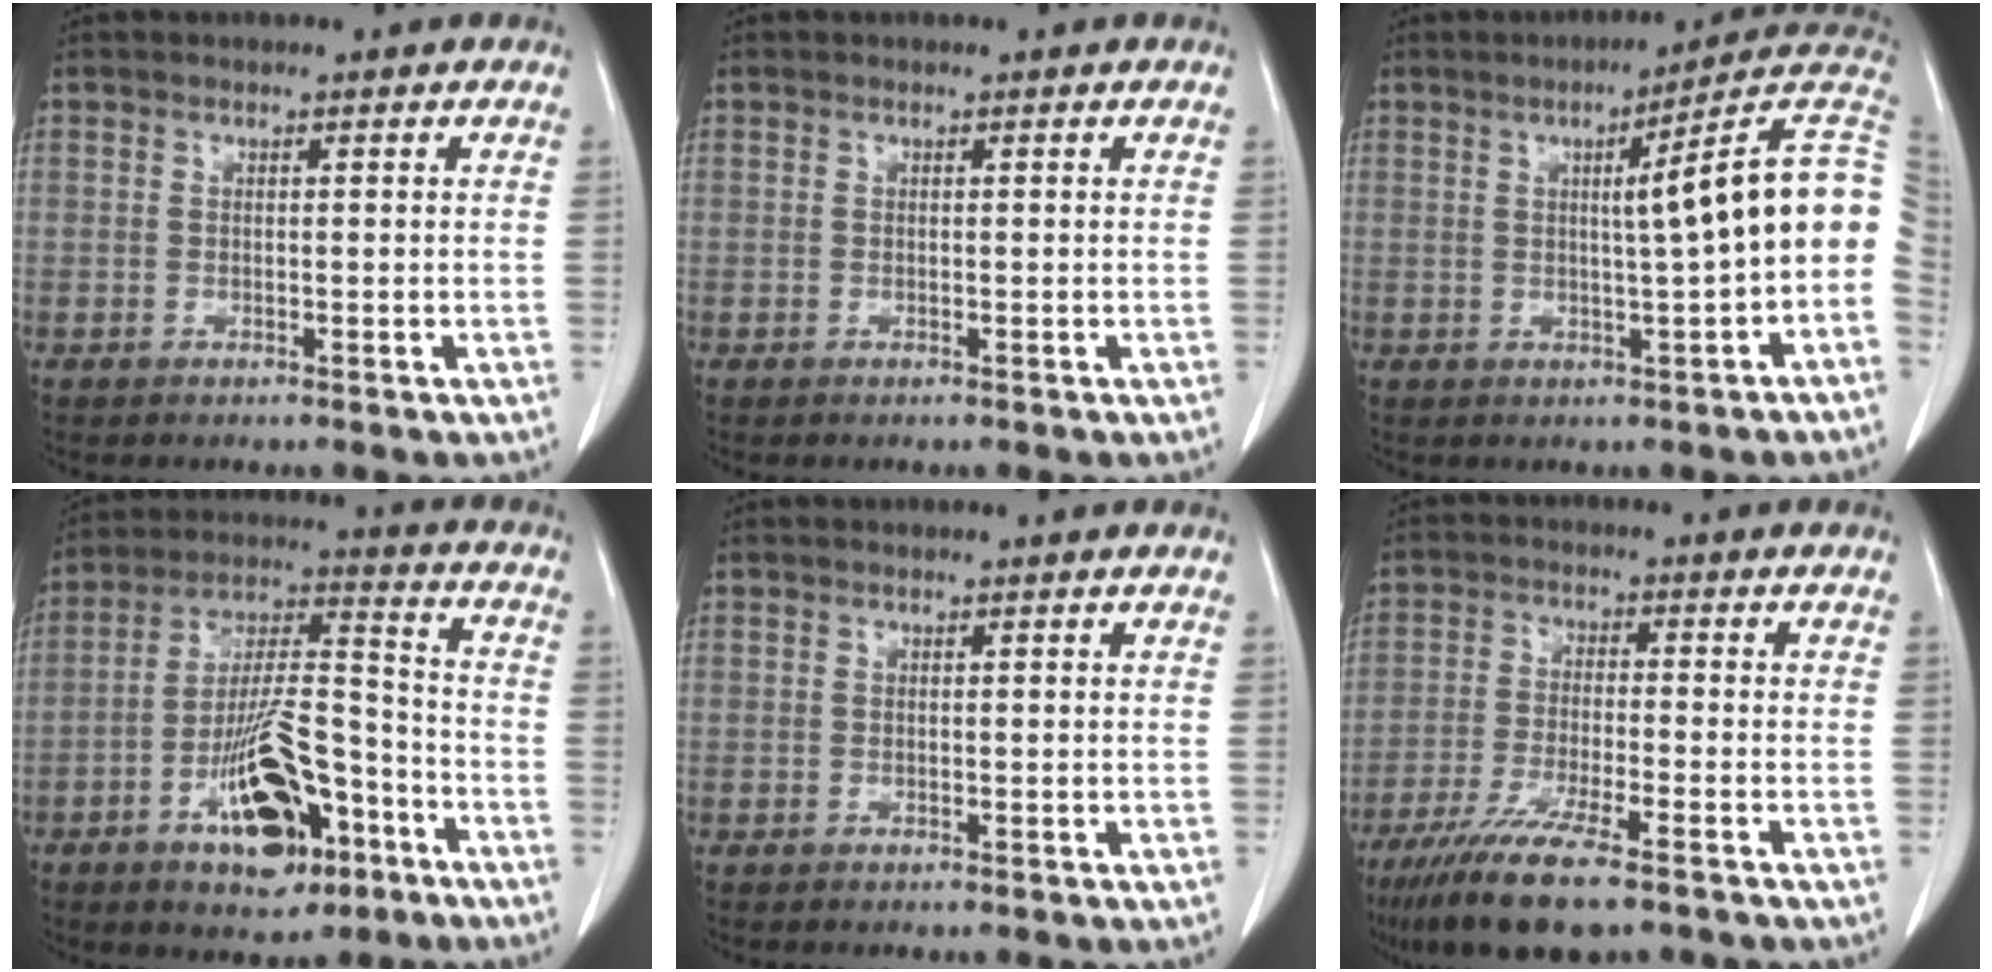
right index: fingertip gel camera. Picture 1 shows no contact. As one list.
[{"total": 0.0}, {"total": 12.1, "force": [0.4, -0.6, 12.1], "torque": [-0.154, 0.025, -0.001]}, {"total": 15.4, "force": [-7.4, 5.6, 12.4], "torque": [-0.219, 0.012, -0.114]}, {"total": 0.0}, {"total": 11.5, "force": [-8.1, 1.4, 8.0], "torque": [-0.142, -0.029, -0.136]}]